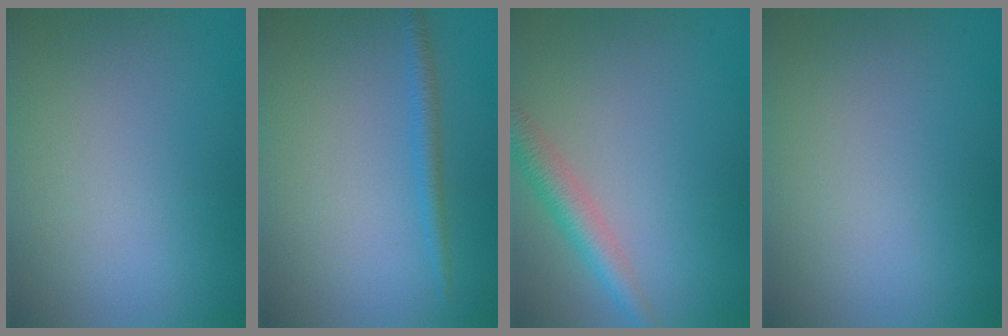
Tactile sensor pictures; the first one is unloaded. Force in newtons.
{"total": 1.5, "press": 1.5, "slide": 0.1}
{"total": 3.2, "press": 3.2, "slide": 0.1}
{"total": 0.0}